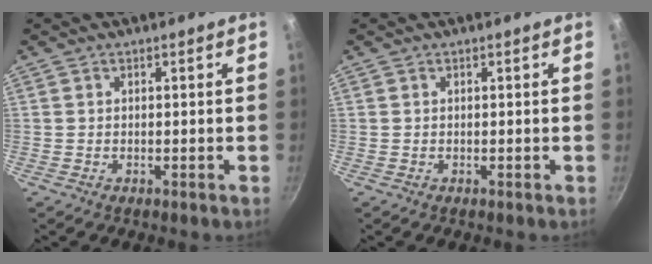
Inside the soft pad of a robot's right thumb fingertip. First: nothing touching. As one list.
[{"total": 0.0}]